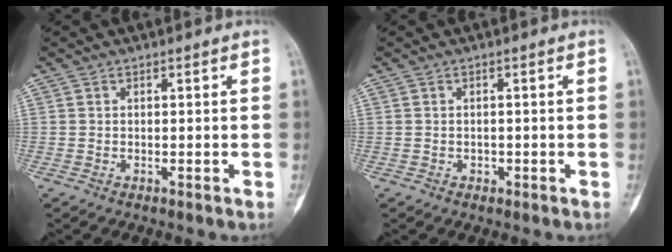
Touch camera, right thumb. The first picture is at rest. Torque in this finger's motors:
{"motor_torque": [-0.42, 0.37, -0.30, 0.15, -0.02]}